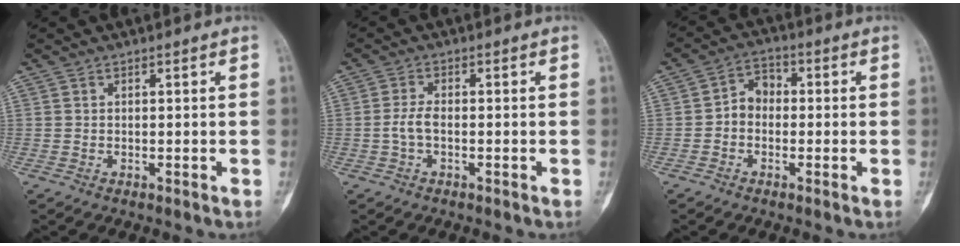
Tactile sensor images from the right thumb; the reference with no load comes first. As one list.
[{"total": 2.9, "force": [-0.7, 1.3, 2.5], "torque": [-0.059, 0.007, -0.015]}, {"total": 4.9, "force": [-0.7, 4.0, 2.7], "torque": [-0.026, 0.021, -0.026]}]